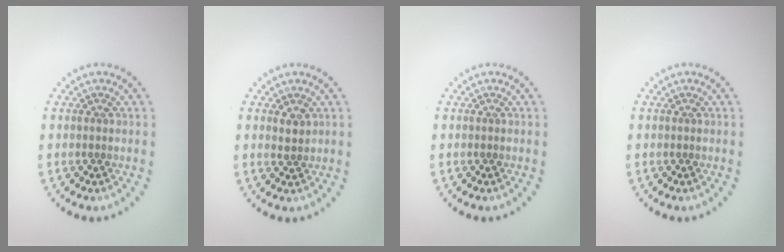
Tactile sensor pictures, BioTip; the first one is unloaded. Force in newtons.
{"total": 1.1, "press": 0.9, "slide": 0.6}
{"total": 0.0}
{"total": 0.0}